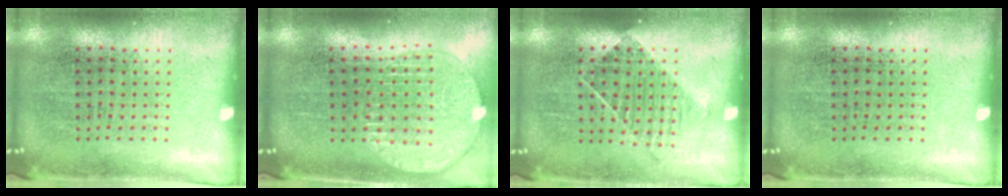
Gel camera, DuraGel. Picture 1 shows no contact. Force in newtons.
{"total": 1.9, "press": 1.6, "slide": 1.0}
{"total": 1.1, "press": 0.9, "slide": 0.6}
{"total": 0.0}